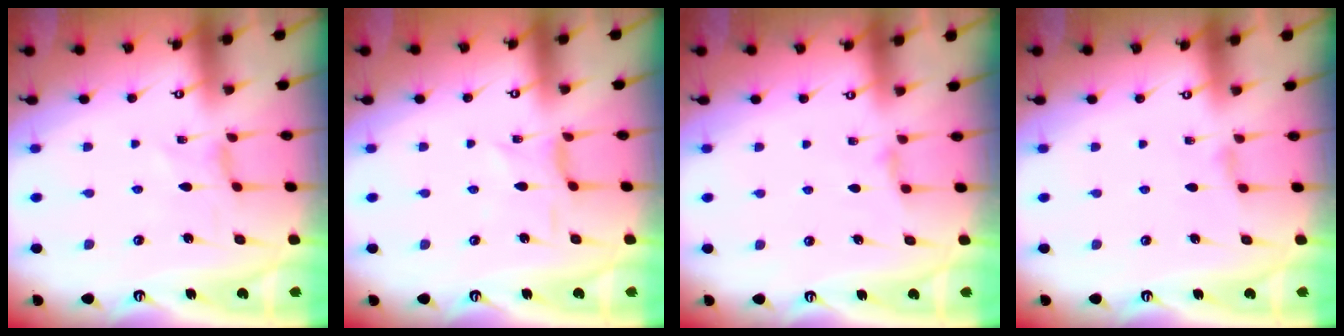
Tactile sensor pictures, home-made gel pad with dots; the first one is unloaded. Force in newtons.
{"total": 0.6, "press": 0.6, "slide": 0.2}
{"total": 2.4, "press": 2.4, "slide": 0.5}
{"total": 2.4, "press": 2.3, "slide": 0.5}